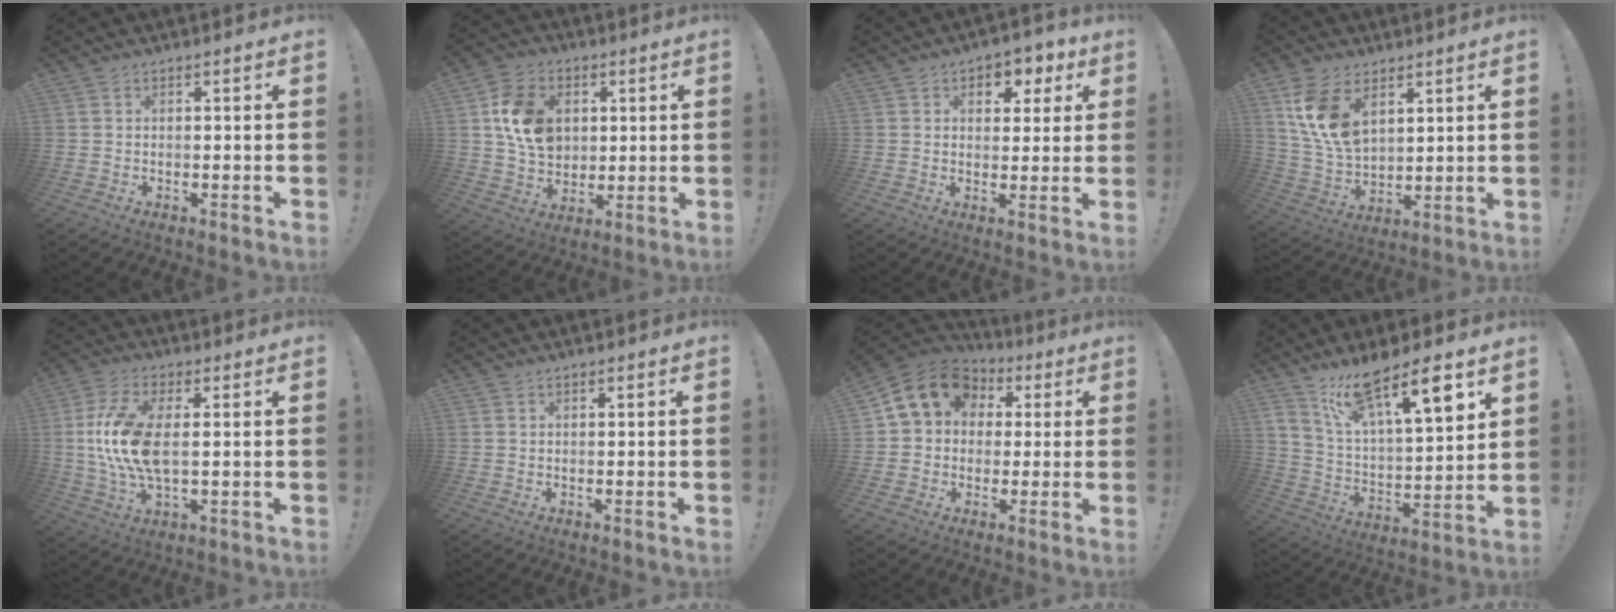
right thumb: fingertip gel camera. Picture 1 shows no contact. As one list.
[{"total": 14.8, "force": [3.5, 11.6, 8.5], "torque": [-0.124, 0.002, 0.074]}, {"total": 5.7, "force": [2.2, 4.6, 2.5], "torque": [-0.021, -0.012, 0.036]}, {"total": 13.8, "force": [6.8, 8.4, 8.4], "torque": [-0.167, -0.035, 0.130]}, {"total": 14.8, "force": [1.2, 7.1, 12.9], "torque": [-0.235, -0.008, 0.021]}, {"total": 0.0}, {"total": 12.9, "force": [3.9, 10.5, 6.4], "torque": [-0.089, -0.003, 0.078]}, {"total": 15.3, "force": [11.0, 3.4, 10.1], "torque": [-0.169, -0.071, 0.180]}]